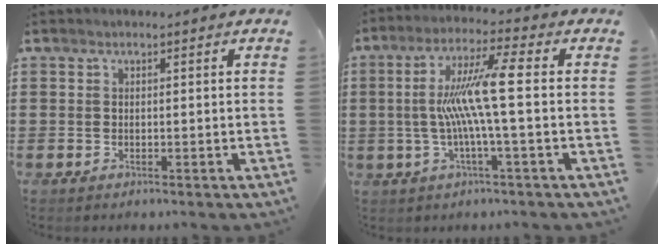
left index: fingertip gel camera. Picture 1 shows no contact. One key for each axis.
{"total": 10.1, "fx": 0.0, "fy": 0.5, "fz": 10.1, "tx": -0.206, "ty": -0.005, "tz": -0.011}